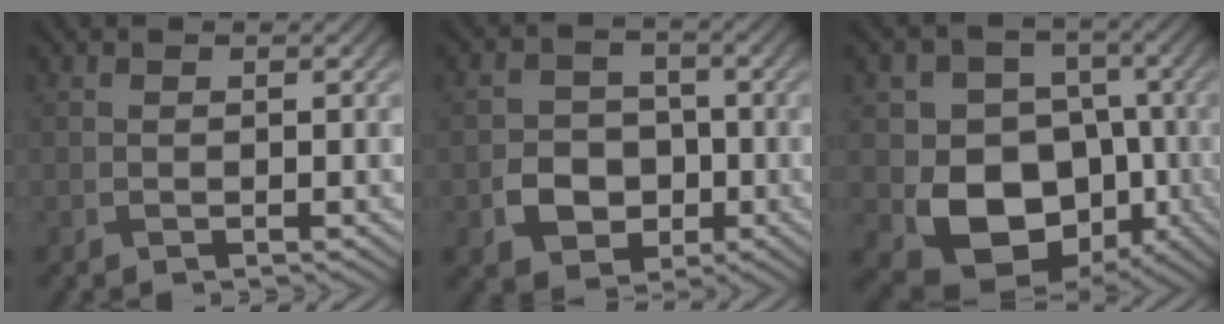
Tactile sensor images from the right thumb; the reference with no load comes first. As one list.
[{"total": 5.6, "force": [-1.8, 4.6, 2.6], "torque": [-0.052, -0.005, -0.038]}, {"total": 12.1, "force": [-3.0, 9.4, 6.9], "torque": [-0.122, -0.025, -0.065]}]